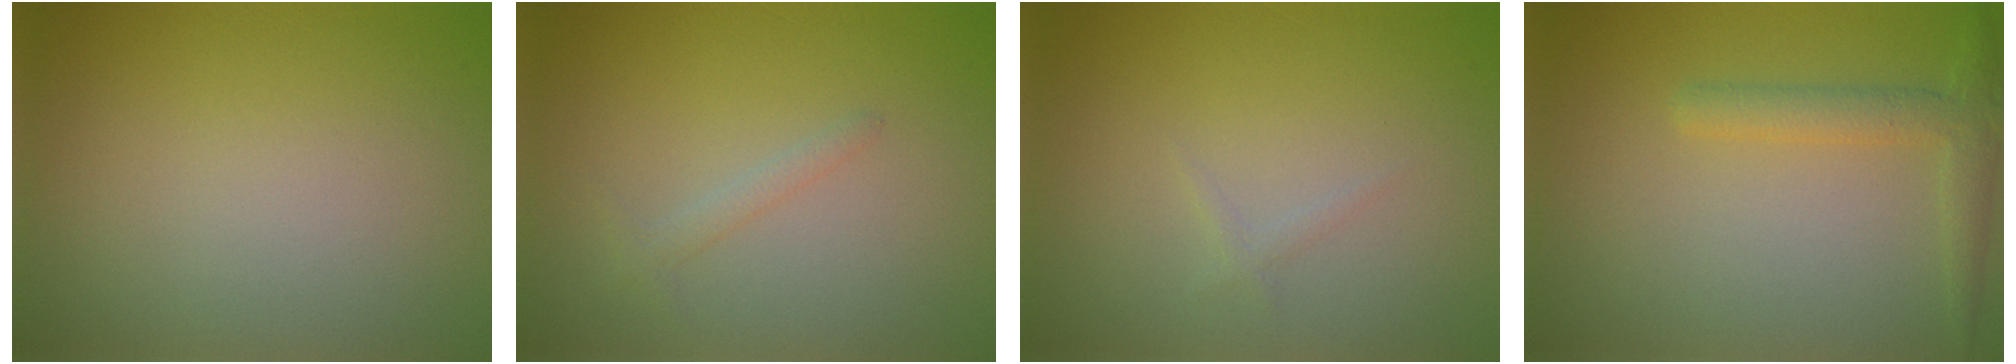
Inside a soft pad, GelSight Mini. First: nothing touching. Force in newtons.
{"total": 1.1, "press": 1.1, "slide": 0.1}
{"total": 0.6, "press": 0.6, "slide": 0.1}
{"total": 1.7, "press": 1.7, "slide": 0.1}